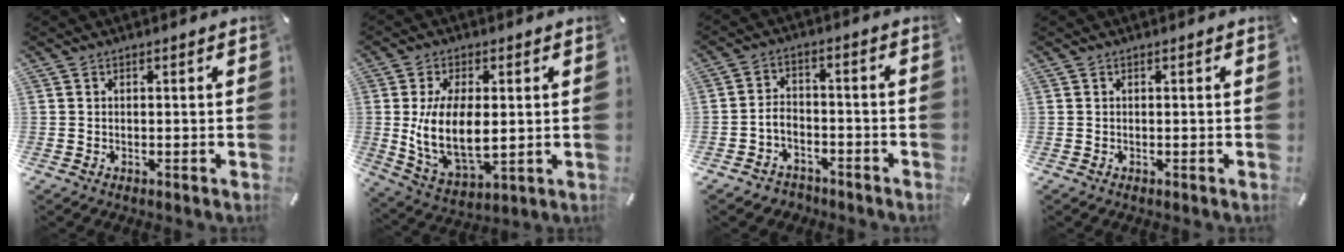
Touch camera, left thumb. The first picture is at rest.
{"total": 13.5, "force": [1.0, 7.5, 11.2], "torque": [-0.237, -0.016, 0.016]}
{"total": 4.9, "force": [-2.2, 4.0, 1.7], "torque": [-0.040, 0.009, -0.042]}
{"total": 0.0}